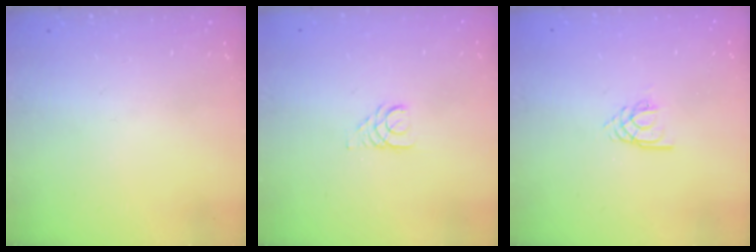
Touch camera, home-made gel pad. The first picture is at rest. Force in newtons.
{"total": 2.7, "press": 2.7, "slide": 0.2}
{"total": 2.6, "press": 2.6, "slide": 0.3}